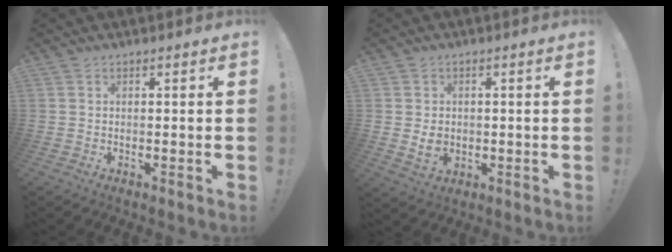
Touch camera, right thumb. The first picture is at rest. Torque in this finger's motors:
{"motor_torque": [0.40, 0.15, 0.17, 0.33, 0.03]}